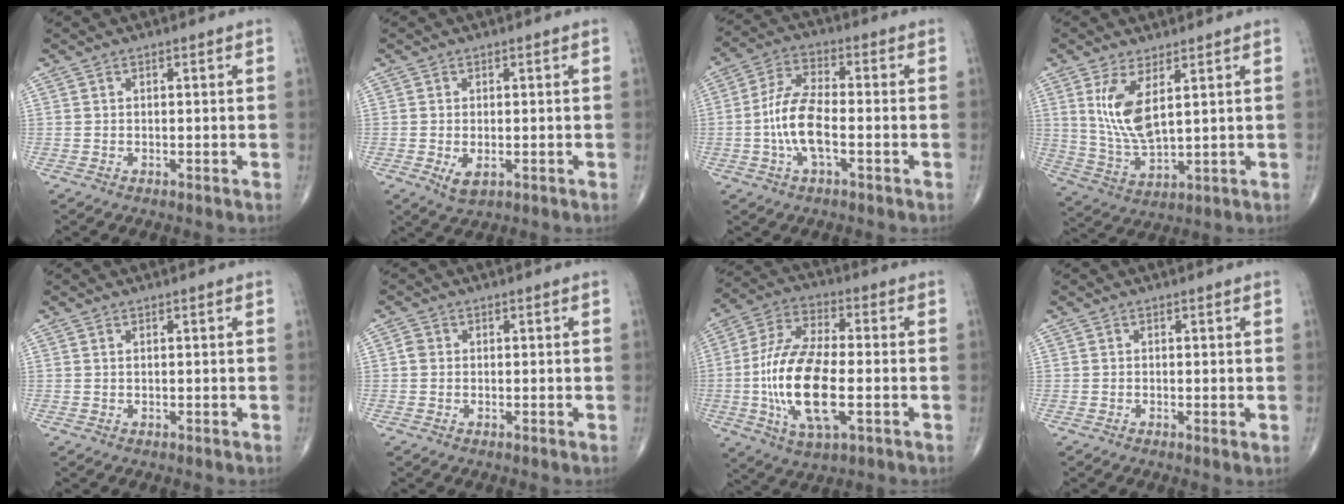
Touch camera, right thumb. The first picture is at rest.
{"total": 2.9, "force": [-0.7, 1.6, 2.4], "torque": [-0.041, -0.006, -0.005]}
{"total": 9.7, "force": [-2.1, 3.8, 8.7], "torque": [-0.185, 0.024, -0.045]}
{"total": 9.8, "force": [3.4, 3.8, 8.3], "torque": [-0.170, -0.026, 0.081]}
{"total": 0.0}
{"total": 1.6, "force": [-0.1, 1.5, 0.7], "torque": [-0.004, 0.004, -0.005]}
{"total": 17.7, "force": [-3.1, 7.3, 15.9], "torque": [-0.322, 0.014, -0.057]}
{"total": 0.7, "force": [-0.1, 0.2, 0.7], "torque": [-0.017, -0.004, -0.004]}